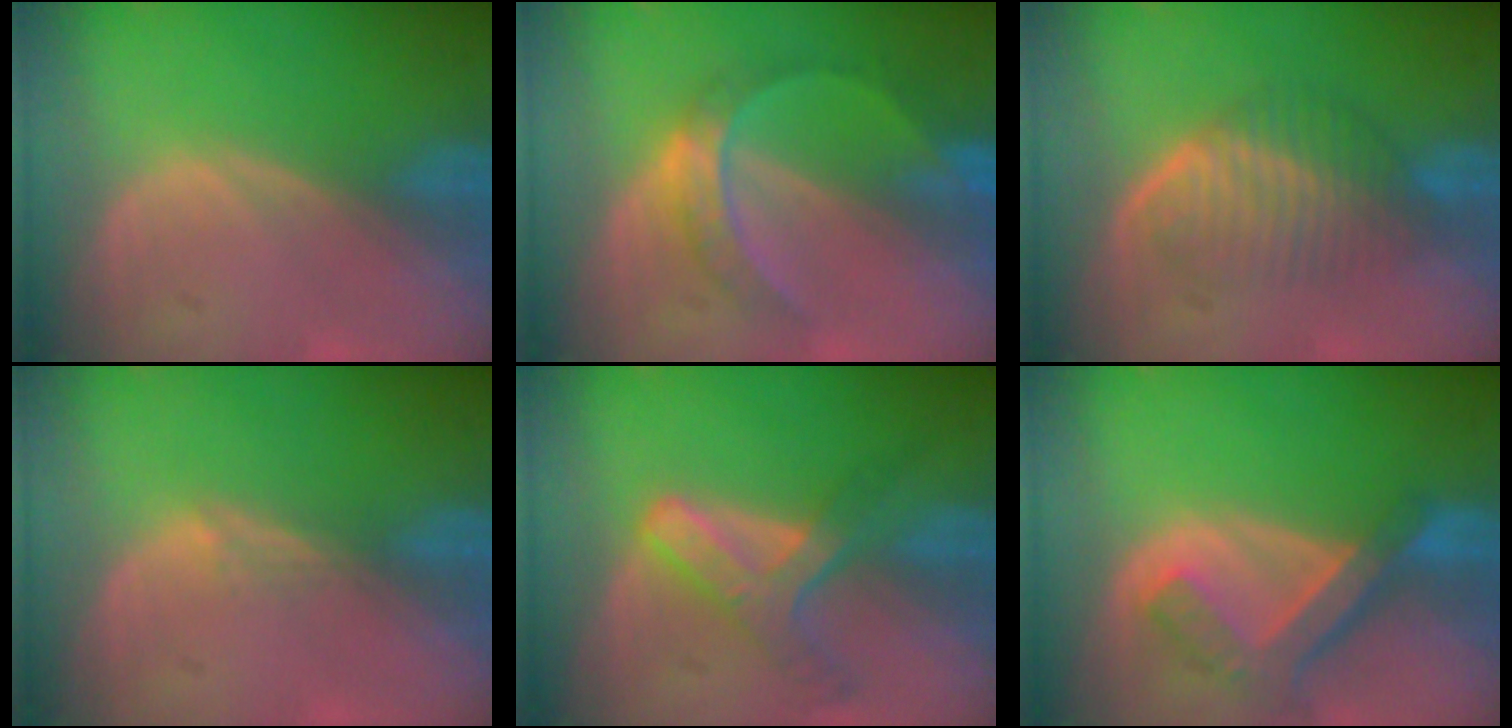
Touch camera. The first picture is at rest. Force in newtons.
{"total": 5.8, "press": 5.6, "slide": 1.2}
{"total": 6.0, "press": 5.7, "slide": 1.6}
{"total": 1.5, "press": 1.0, "slide": 1.0}
{"total": 7.2, "press": 6.1, "slide": 3.8}
{"total": 7.7, "press": 6.6, "slide": 3.9}